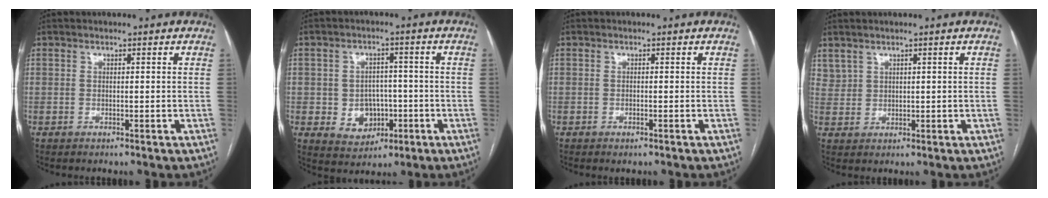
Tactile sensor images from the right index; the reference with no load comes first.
{"total": 6.6, "force": [-1.4, 5.6, 3.2], "torque": [-0.045, 0.011, -0.011]}
{"total": 0.8, "force": [-0.5, 0.1, 0.6], "torque": [-0.009, -0.002, -0.006]}
{"total": 2.7, "force": [2.1, 1.7, 0.4], "torque": [-0.008, 0.007, 0.051]}